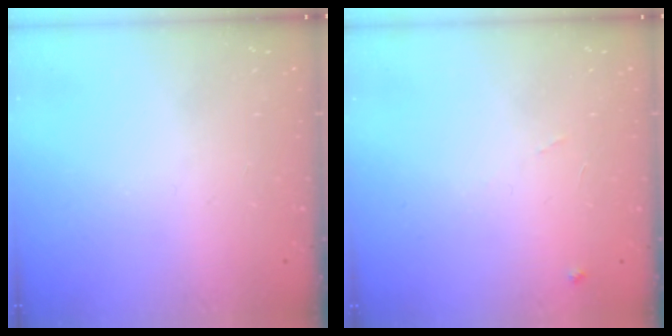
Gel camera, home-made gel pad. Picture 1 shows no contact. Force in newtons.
{"total": 6.2, "press": 6.2, "slide": 0.8}